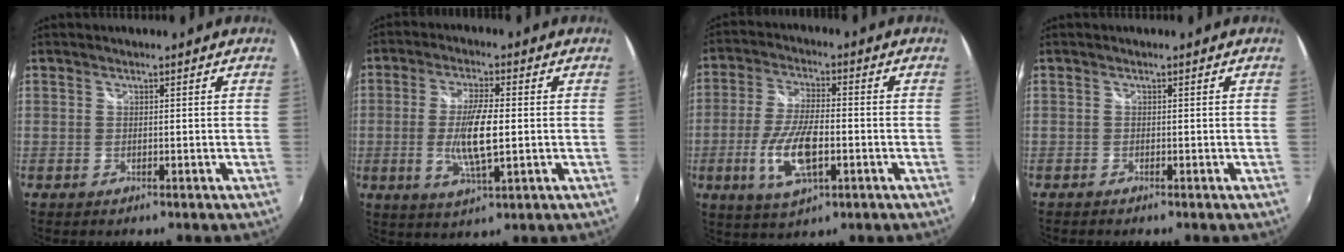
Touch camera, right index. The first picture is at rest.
{"total": 8.8, "force": [-0.8, 2.0, 8.6], "torque": [-0.166, -0.008, -0.013]}
{"total": 11.3, "force": [-3.2, 4.1, 10.0], "torque": [-0.206, -0.009, -0.060]}
{"total": 0.6, "force": [-0.5, 0.2, 0.1], "torque": [-0.004, -0.004, -0.012]}